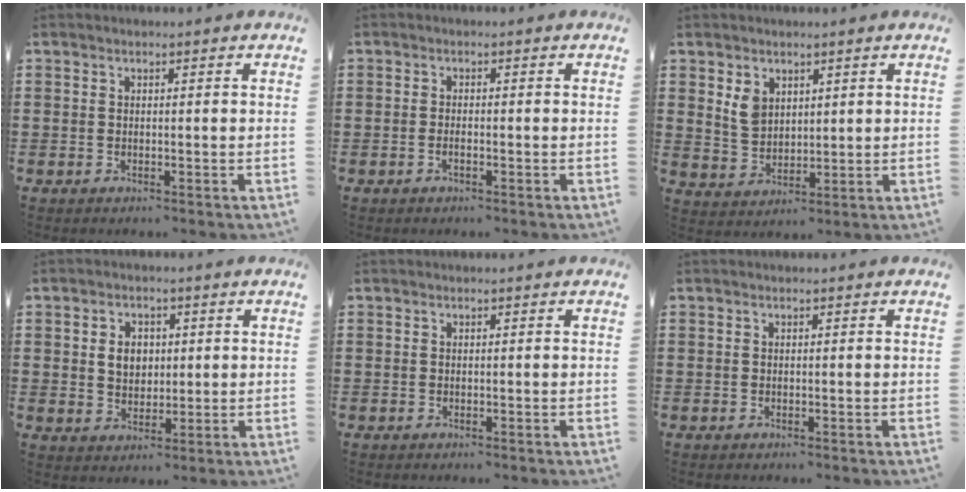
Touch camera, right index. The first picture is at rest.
{"total": 0.9, "force": [-0.6, 0.1, 0.7], "torque": [-0.016, -0.006, -0.008]}
{"total": 4.2, "force": [2.2, 3.0, 1.9], "torque": [-0.049, 0.010, 0.042]}
{"total": 4.0, "force": [0.6, 3.1, 2.4], "torque": [-0.050, 0.009, 0.006]}
{"total": 0.0}
{"total": 0.0}